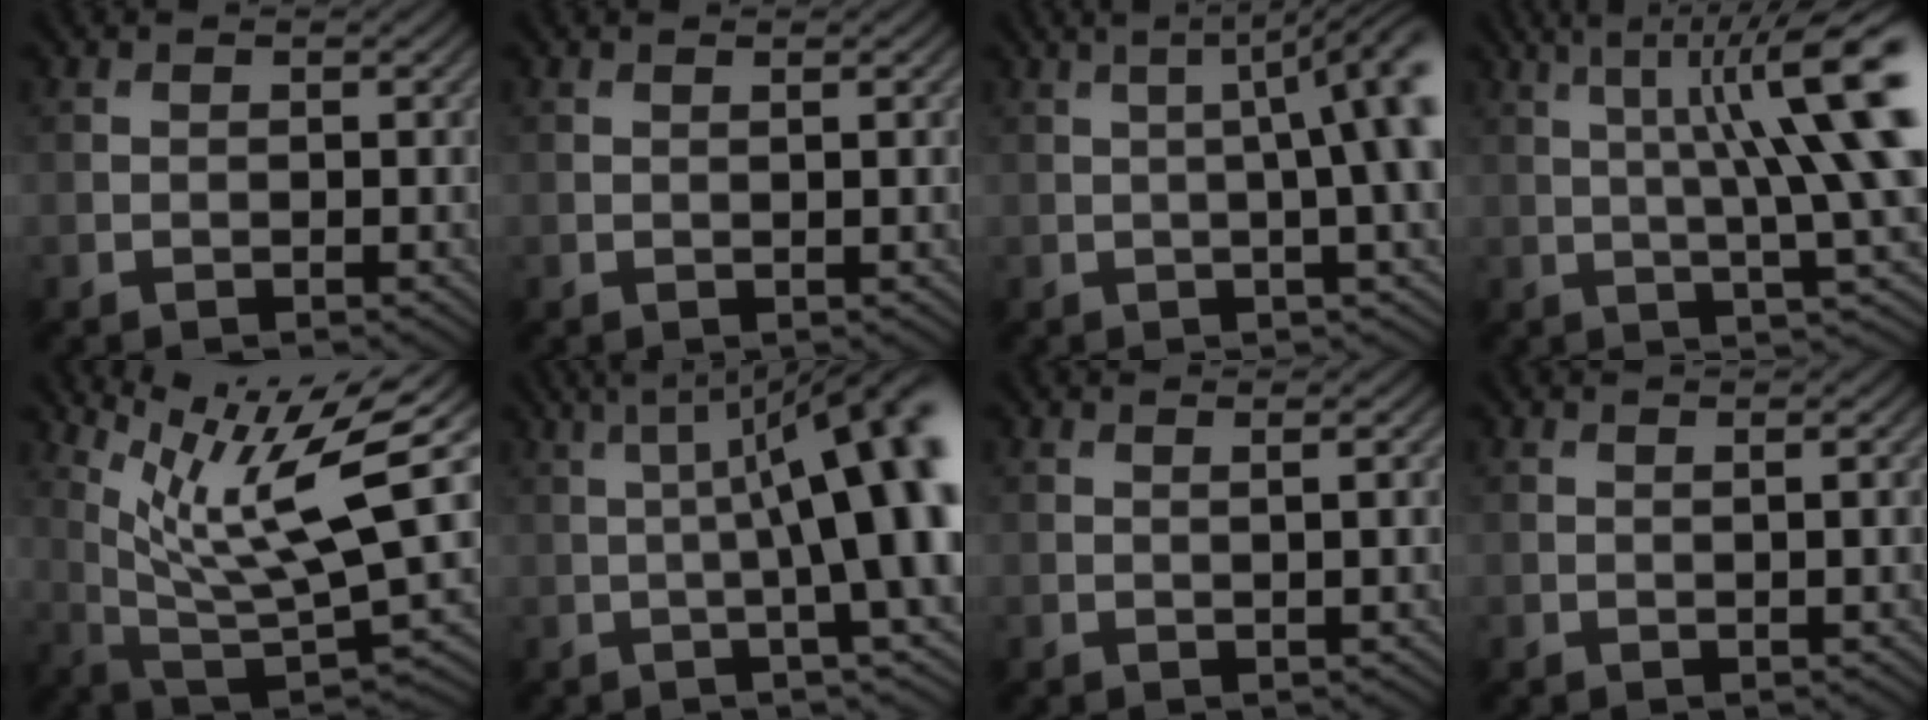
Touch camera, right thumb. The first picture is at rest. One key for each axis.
{"total": 1.5, "fx": 0.4, "fy": 0.4, "fz": 1.4, "tx": -0.016, "ty": 0.008, "tz": 0.004}
{"total": 12.1, "fx": 1.3, "fy": 3.4, "fz": 11.6, "tx": -0.118, "ty": 0.034, "tz": 0.013}
{"total": 14.3, "fx": 3.1, "fy": 3.0, "fz": 13.6, "tx": -0.197, "ty": 0.013, "tz": 0.062}
{"total": 14.0, "fx": 6.2, "fy": 3.7, "fz": 12.0, "tx": -0.232, "ty": 0.001, "tz": 0.131}
{"total": 16.3, "fx": 1.0, "fy": 4.2, "fz": 15.7, "tx": -0.186, "ty": 0.029, "tz": 0.019}
{"total": 2.7, "fx": 0.7, "fy": 0.6, "fz": 2.6, "tx": -0.033, "ty": 0.012, "tz": 0.012}
{"total": 2.1, "fx": 0.5, "fy": 0.5, "fz": 2.0, "tx": -0.024, "ty": 0.010, "tz": 0.007}